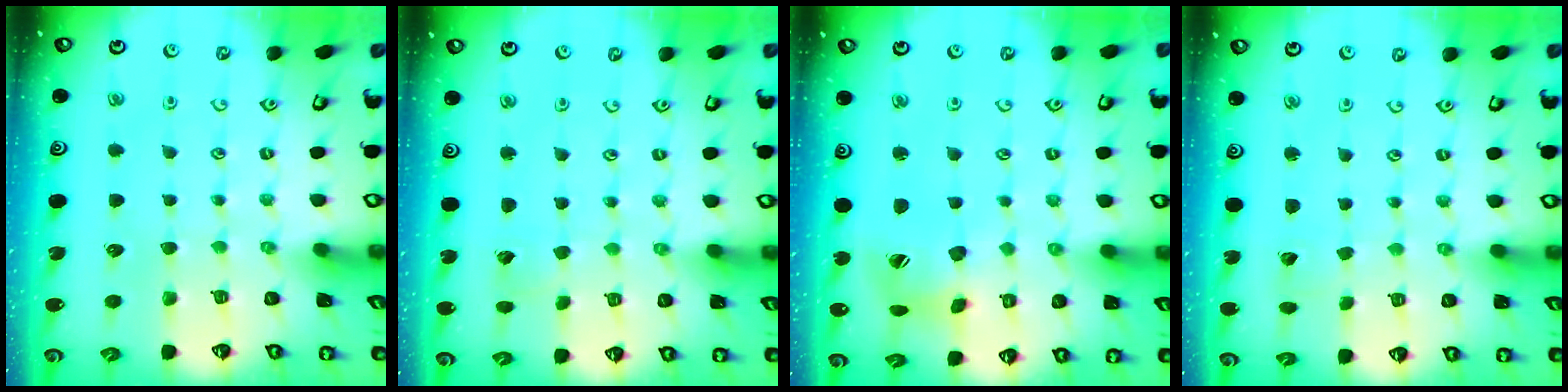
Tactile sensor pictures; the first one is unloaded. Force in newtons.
{"total": 2.0, "press": 2.0, "slide": 0.1}
{"total": 12.3, "press": 12.2, "slide": 1.1}
{"total": 1.4, "press": 1.4, "slide": 0.1}